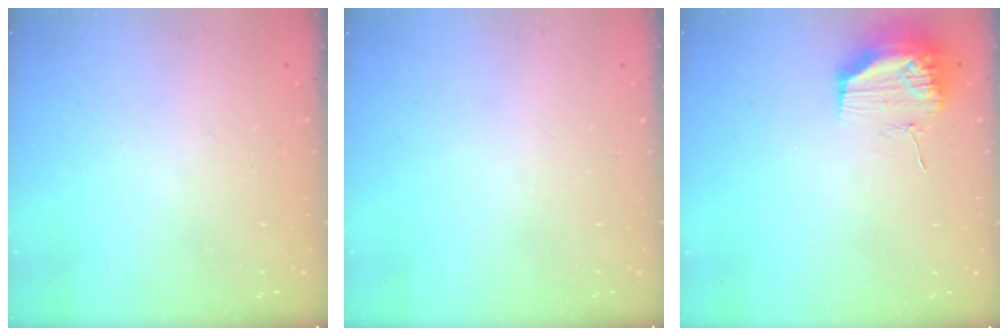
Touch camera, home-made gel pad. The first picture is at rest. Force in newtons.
{"total": 0.0}
{"total": 12.3, "press": 12.3, "slide": 1.1}